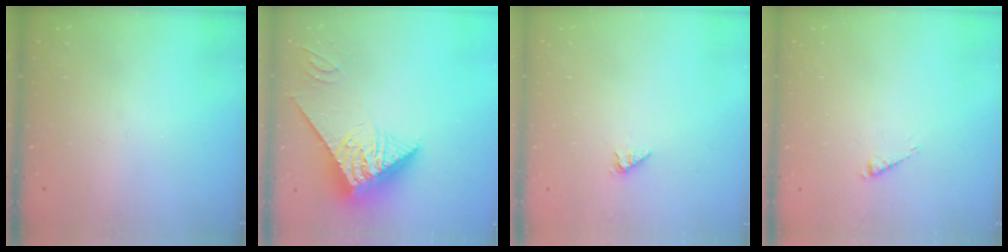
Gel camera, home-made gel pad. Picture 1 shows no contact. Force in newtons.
{"total": 9.1, "press": 8.9, "slide": 2.1}
{"total": 1.0, "press": 1.0, "slide": 0.2}
{"total": 2.7, "press": 2.7, "slide": 0.2}